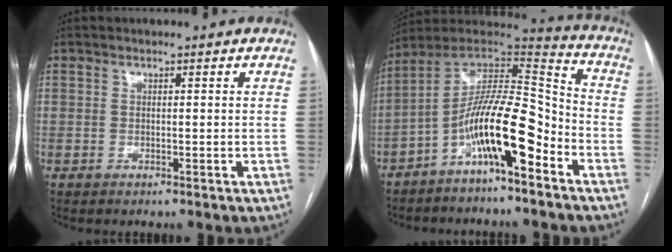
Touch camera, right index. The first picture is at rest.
{"total": 14.5, "force": [-7.1, 2.7, 12.4], "torque": [-0.222, 0.028, -0.124]}